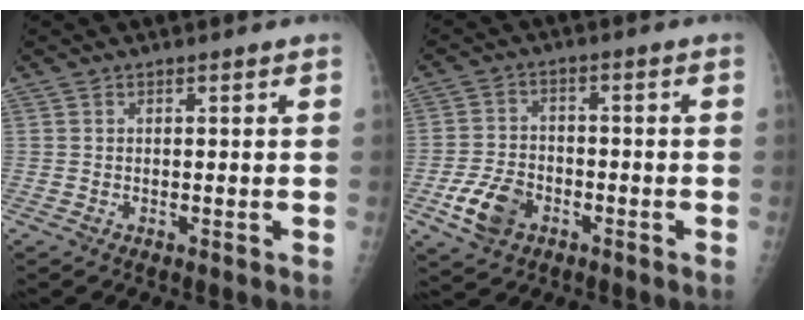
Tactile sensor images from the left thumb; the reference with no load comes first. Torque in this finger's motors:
{"motor_torque": [-0.39, 1.33, 0.16, -0.09, 0.14]}